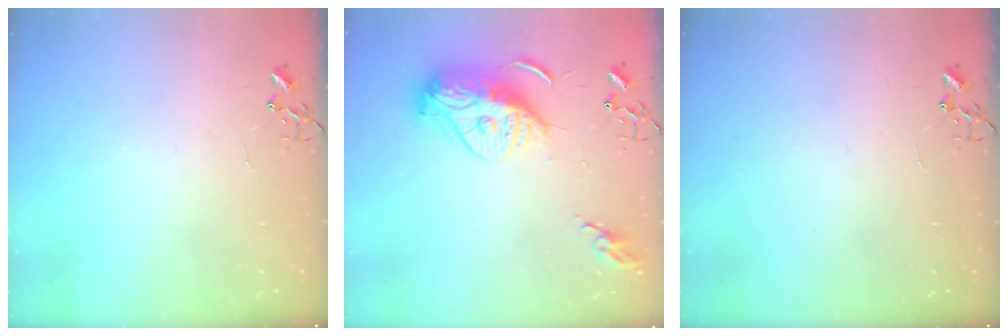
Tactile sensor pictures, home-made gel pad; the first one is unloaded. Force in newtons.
{"total": 13.3, "press": 13.2, "slide": 1.2}
{"total": 0.0}